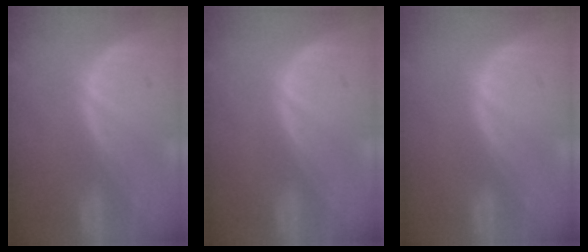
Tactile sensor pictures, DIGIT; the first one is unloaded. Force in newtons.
{"total": 0.0}
{"total": 0.5, "press": 0.0, "slide": 0.5}